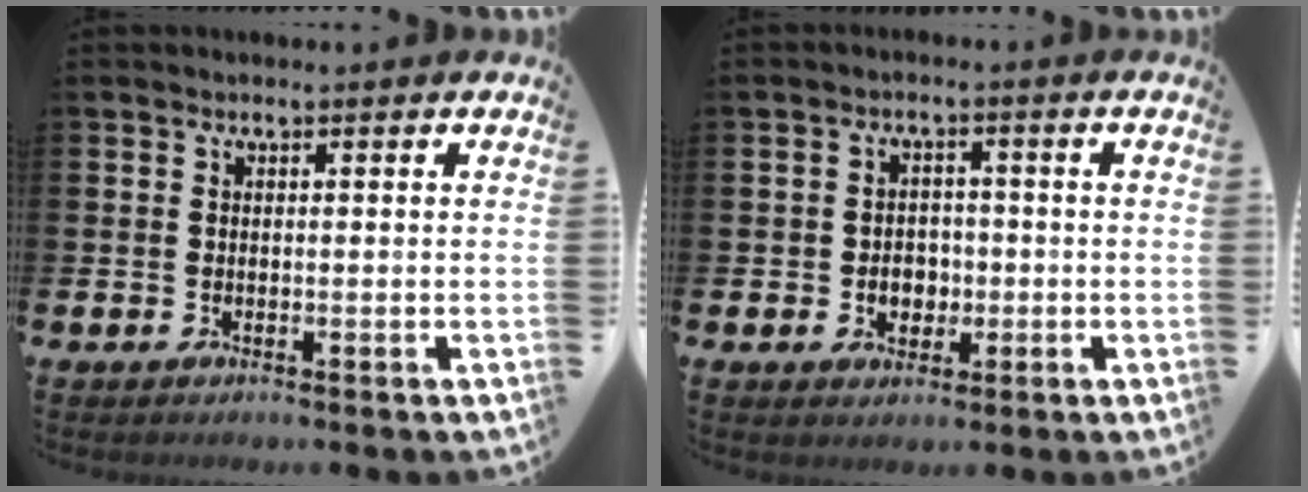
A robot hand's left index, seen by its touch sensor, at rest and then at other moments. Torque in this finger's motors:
{"motor_torque": [0.67, 0.18, 0.10, 0.06]}